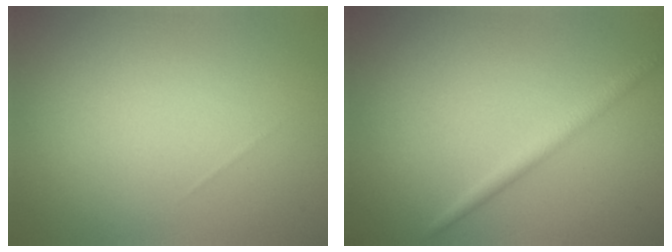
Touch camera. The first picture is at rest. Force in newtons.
{"total": 1.8, "press": 1.8, "slide": 0.1}